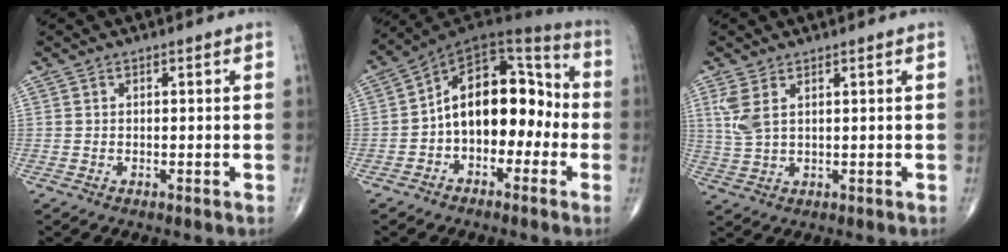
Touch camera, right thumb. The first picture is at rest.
{"total": 16.4, "force": [-2.3, 10.4, 12.4], "torque": [-0.151, 0.058, -0.050]}
{"total": 4.5, "force": [1.9, 1.9, 3.6], "torque": [-0.091, -0.001, 0.048]}